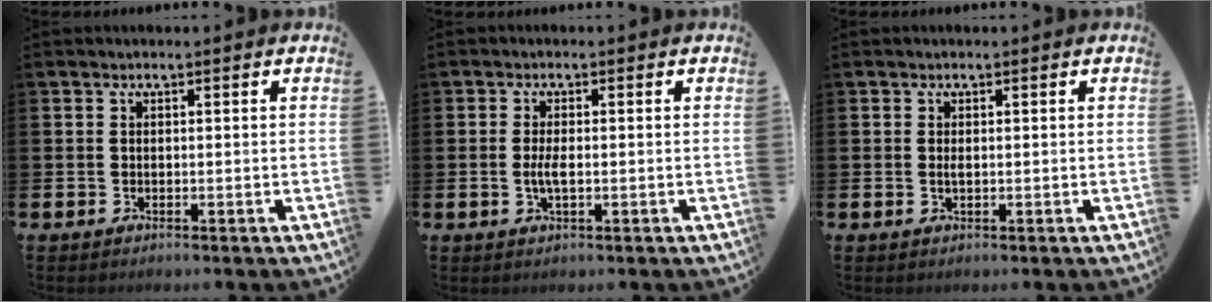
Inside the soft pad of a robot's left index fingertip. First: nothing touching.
{"total": 2.4, "force": [-0.3, 0.8, 2.3], "torque": [-0.033, -0.005, -0.006]}
{"total": 0.7, "force": [0.1, 0.2, 0.7], "torque": [-0.006, -0.003, 0.000]}